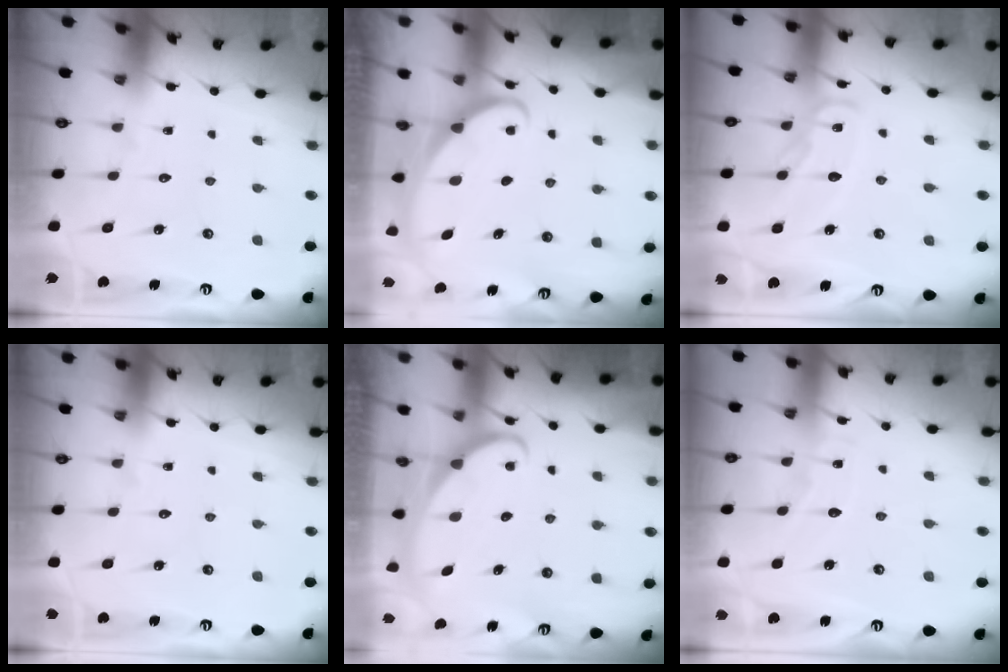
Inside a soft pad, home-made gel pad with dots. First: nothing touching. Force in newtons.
{"total": 1.7, "press": 1.7, "slide": 0.1}
{"total": 8.5, "press": 8.5, "slide": 0.7}
{"total": 0.0}
{"total": 2.0, "press": 2.0, "slide": 0.1}
{"total": 4.2, "press": 4.2, "slide": 0.3}